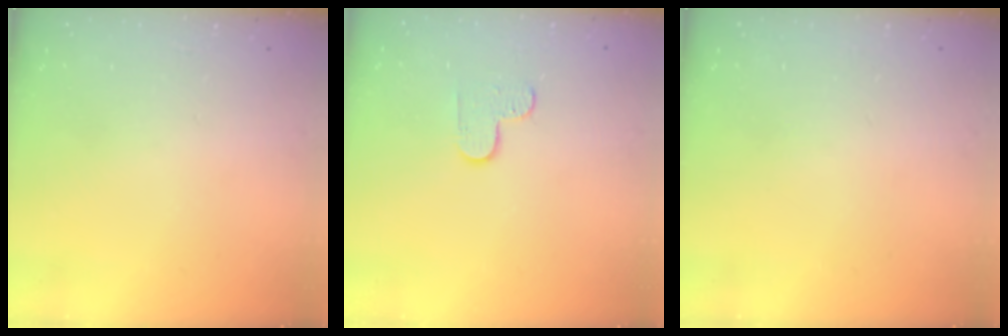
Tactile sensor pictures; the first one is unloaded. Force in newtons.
{"total": 5.8, "press": 5.8, "slide": 0.6}
{"total": 0.0}